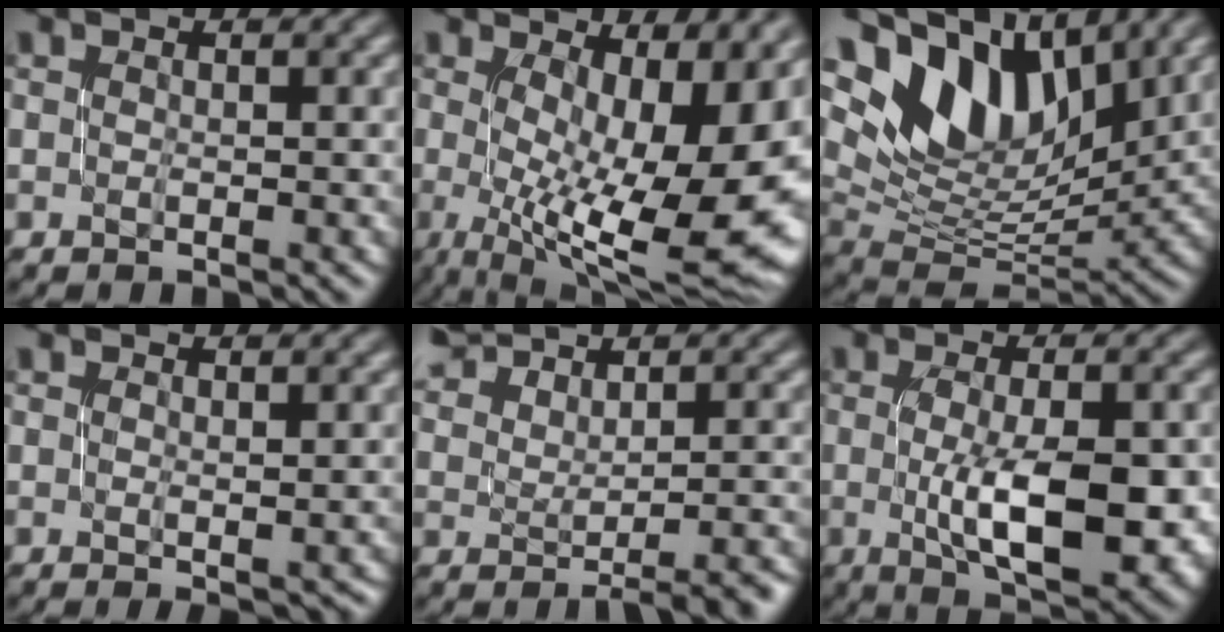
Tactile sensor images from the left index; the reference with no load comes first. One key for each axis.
{"total": 13.1, "fx": -0.1, "fy": 5.2, "fz": 12.0, "tx": -0.156, "ty": -0.007, "tz": 0.010}
{"total": 11.7, "fx": 7.2, "fy": 5.9, "fz": 7.0, "tx": -0.132, "ty": 0.012, "tz": 0.130}
{"total": 1.6, "fx": 0.0, "fy": 0.6, "fz": 1.5, "tx": -0.014, "ty": 0.003, "tz": 0.004}
{"total": 3.6, "fx": 1.5, "fy": 1.7, "fz": 2.9, "tx": -0.027, "ty": 0.012, "tz": 0.034}
{"total": 8.4, "fx": -1.0, "fy": 3.0, "fz": 7.8, "tx": -0.129, "ty": -0.013, "tz": -0.006}